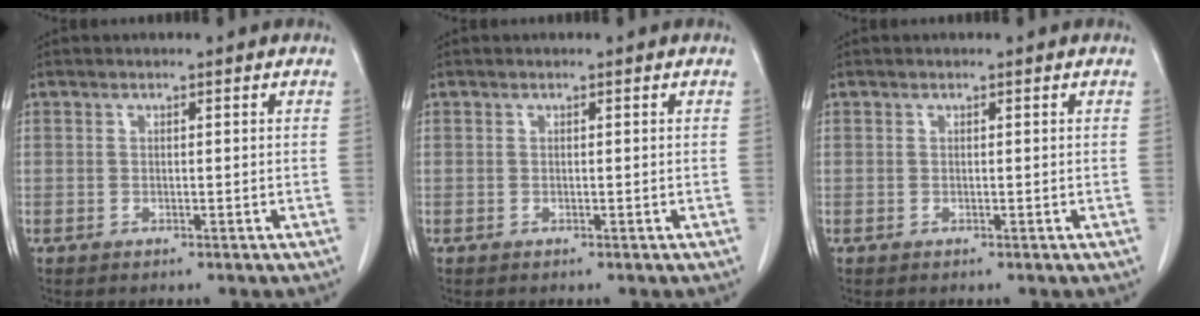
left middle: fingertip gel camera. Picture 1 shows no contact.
{"total": 0.0}
{"total": 0.0}